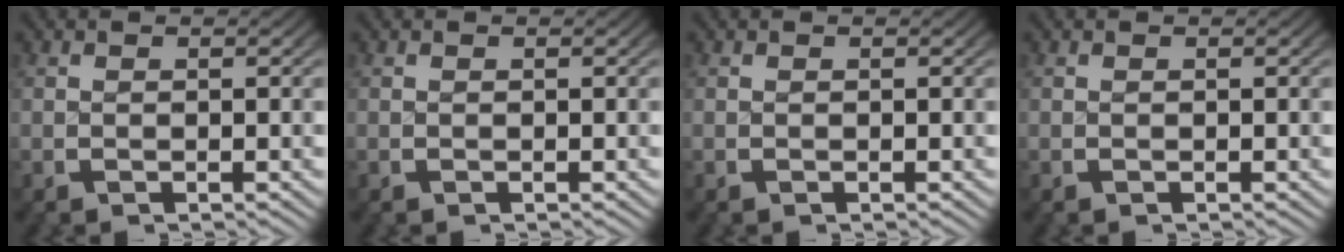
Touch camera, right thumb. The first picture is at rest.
{"total": 0.0}
{"total": 0.0}
{"total": 0.0}